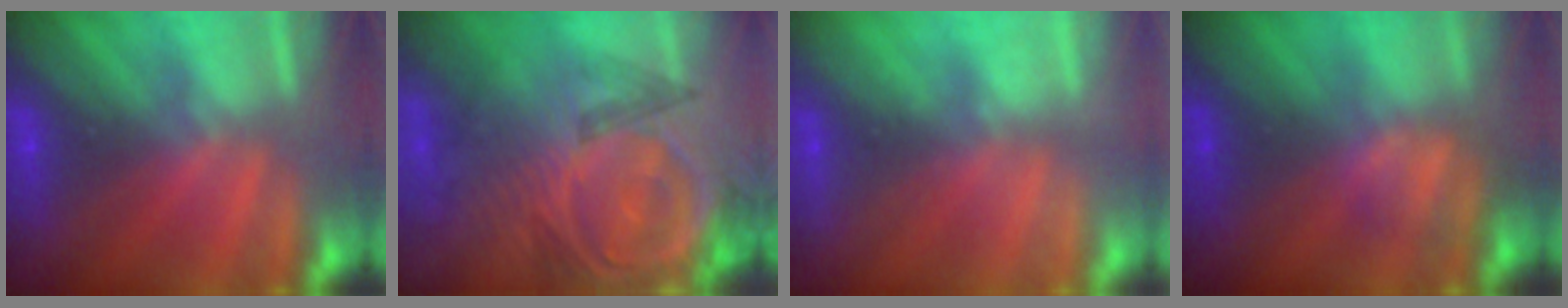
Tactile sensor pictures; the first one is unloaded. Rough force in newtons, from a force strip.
{"total": 9.1}
{"total": 2.2}
{"total": 2.5}